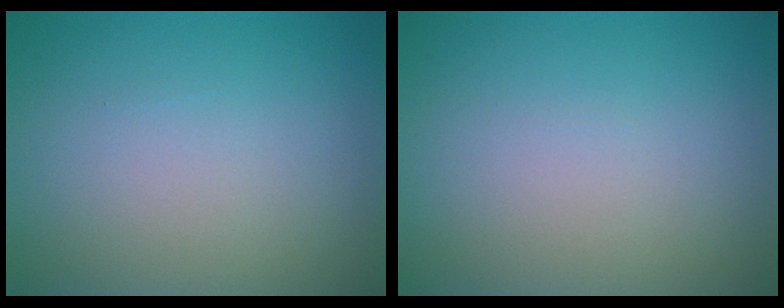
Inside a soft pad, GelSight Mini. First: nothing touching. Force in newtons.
{"total": 0.0}